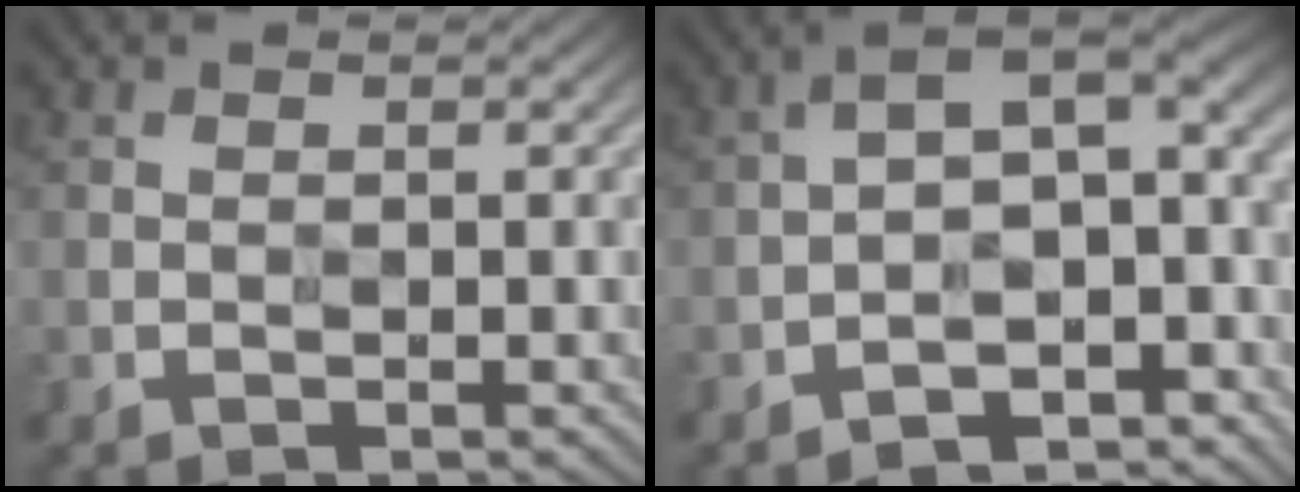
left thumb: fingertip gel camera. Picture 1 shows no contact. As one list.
[{"total": 9.5, "force": [-4.9, 4.6, 6.7], "torque": [-0.086, -0.004, -0.079]}]